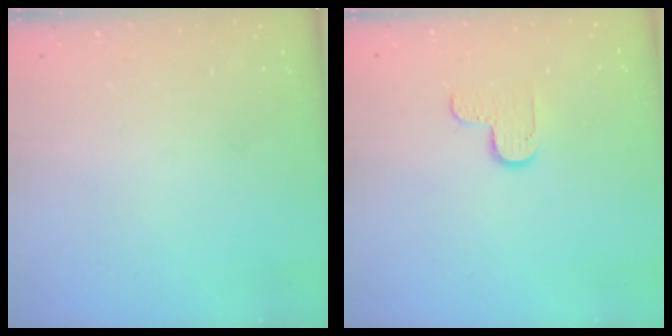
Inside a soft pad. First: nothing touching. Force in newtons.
{"total": 5.7, "press": 5.7, "slide": 0.5}